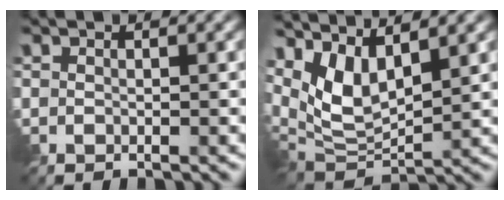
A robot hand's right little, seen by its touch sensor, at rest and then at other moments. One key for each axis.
{"total": 6.6, "fx": 3.2, "fy": 2.8, "fz": 5.0, "tx": -0.109, "ty": -0.008, "tz": 0.061}